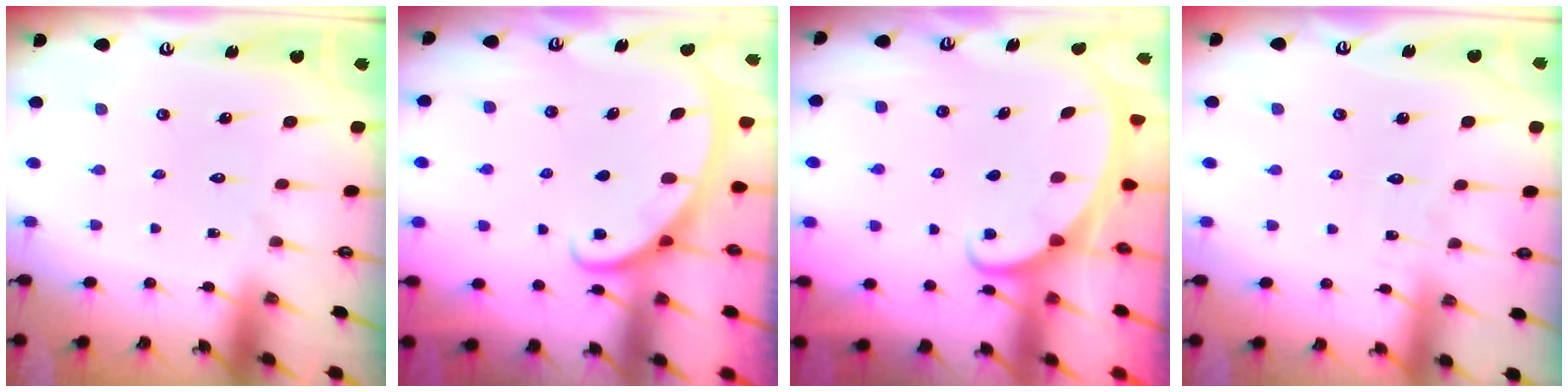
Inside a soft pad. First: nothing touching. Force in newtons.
{"total": 2.8, "press": 2.8, "slide": 0.4}
{"total": 2.4, "press": 2.3, "slide": 0.3}
{"total": 2.9, "press": 2.9, "slide": 0.4}